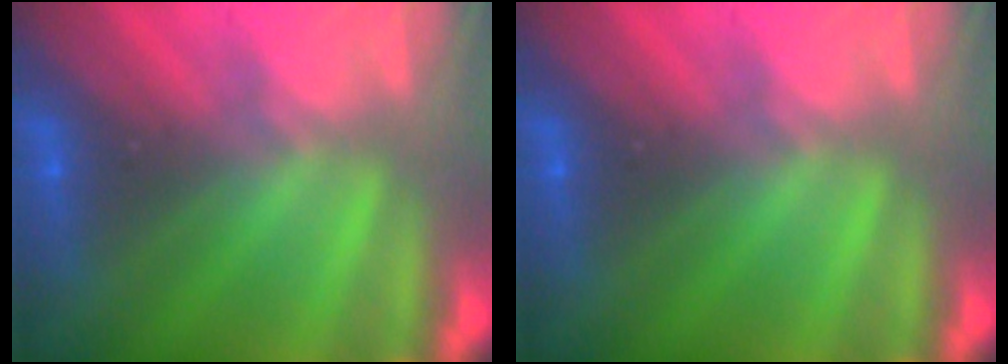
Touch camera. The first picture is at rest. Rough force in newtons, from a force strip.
{"total": 0.0}